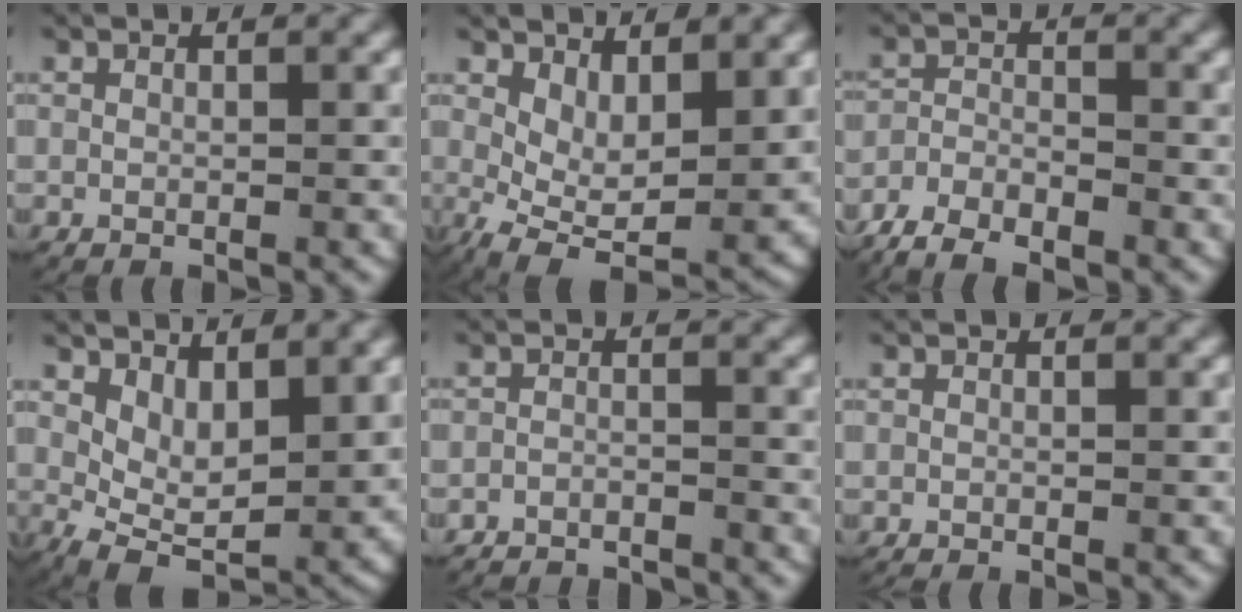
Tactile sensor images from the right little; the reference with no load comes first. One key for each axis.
{"total": 7.8, "fx": -2.0, "fy": 4.7, "fz": 5.9, "tx": -0.102, "ty": -0.043, "tz": -0.018}
{"total": 5.5, "fx": -4.2, "fy": 2.7, "fz": 2.2, "tx": -0.035, "ty": -0.009, "tz": -0.074}
{"total": 7.2, "fx": -0.8, "fy": 4.5, "fz": 5.5, "tx": -0.079, "ty": -0.029, "tz": -0.007}
{"total": 4.6, "fx": -4.5, "fy": 1.1, "fz": 0.3, "tx": -0.003, "ty": -0.014, "tz": -0.076}
{"total": 0.7, "fx": -0.7, "fy": 0.1, "fz": 0.0, "tx": -0.004, "ty": -0.006, "tz": -0.010}